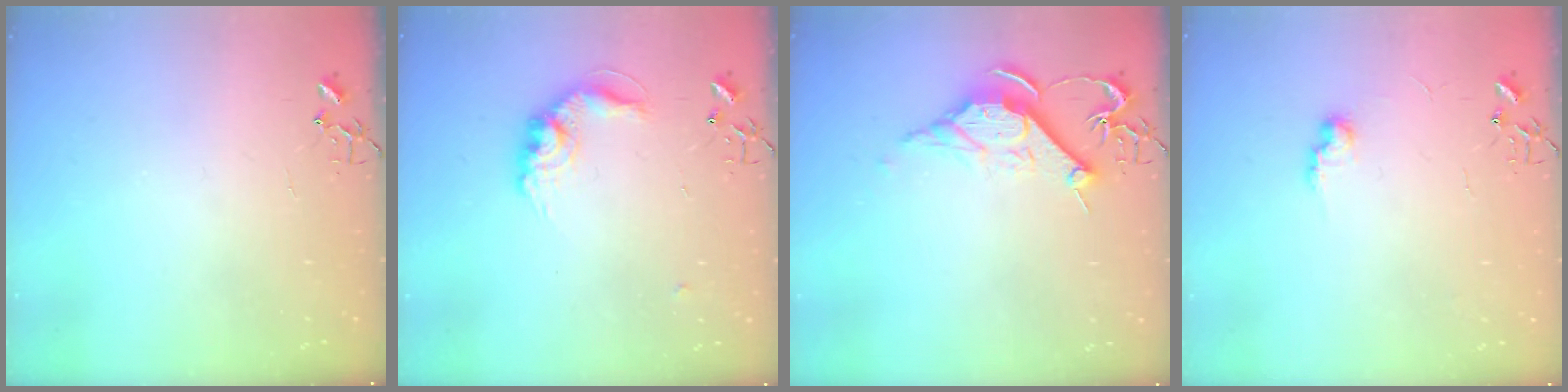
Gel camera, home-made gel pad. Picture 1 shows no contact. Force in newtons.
{"total": 12.7, "press": 12.7, "slide": 0.6}
{"total": 11.7, "press": 11.7, "slide": 0.4}
{"total": 7.5, "press": 7.5, "slide": 0.5}